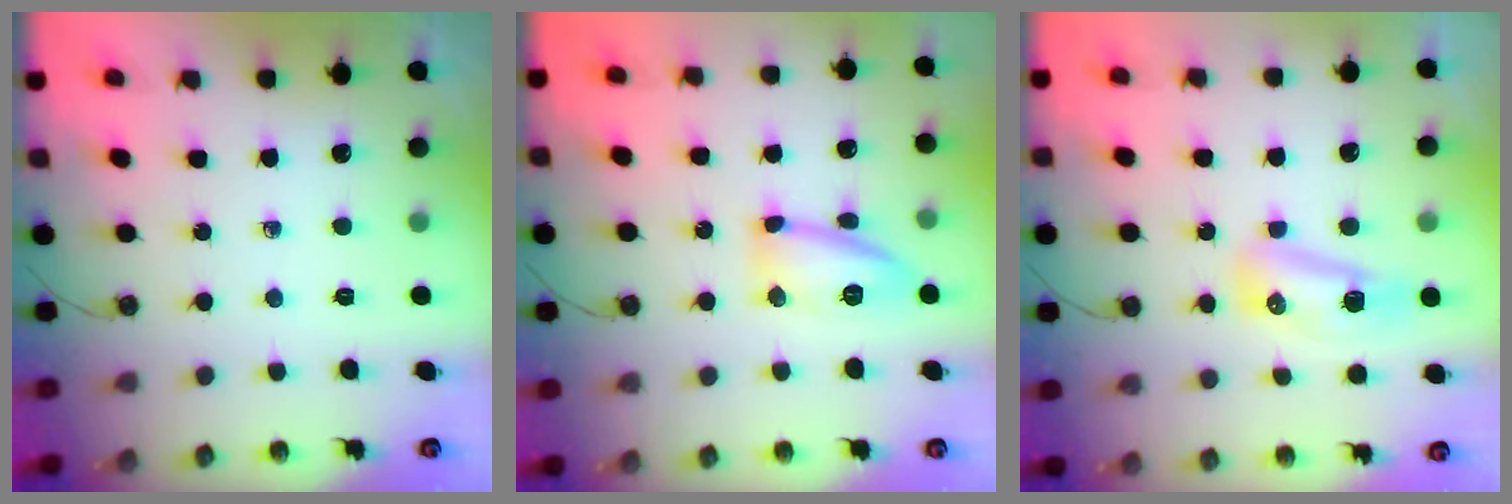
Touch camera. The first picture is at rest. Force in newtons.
{"total": 12.0, "press": 12.0, "slide": 0.7}
{"total": 8.4, "press": 8.2, "slide": 1.8}